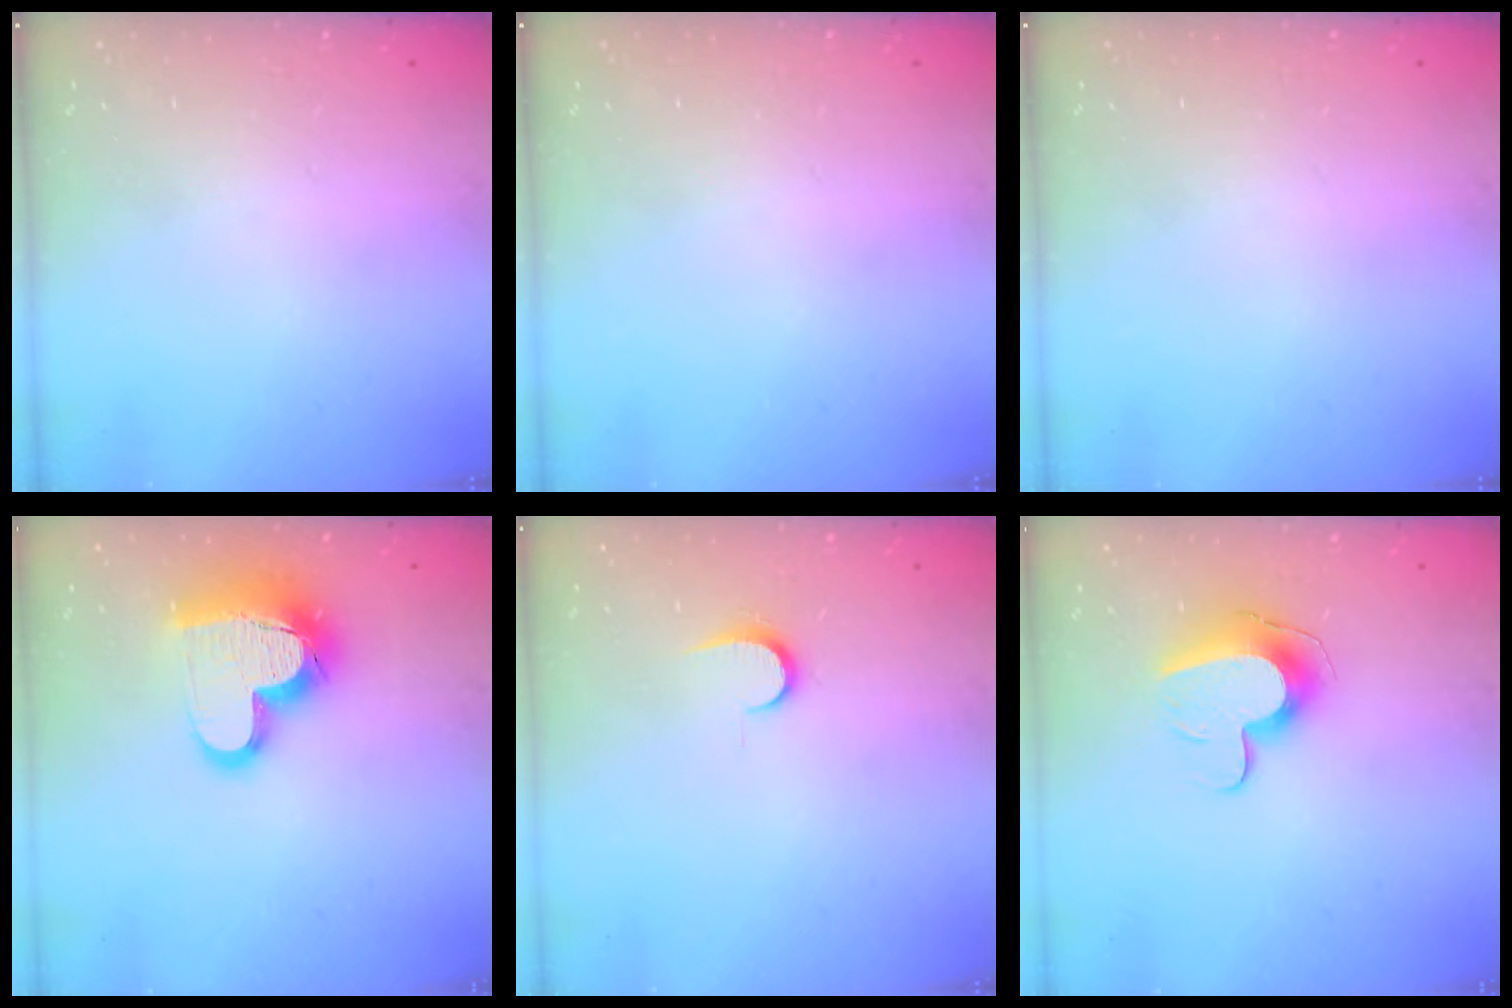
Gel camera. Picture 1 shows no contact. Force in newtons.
{"total": 0.0}
{"total": 0.0}
{"total": 17.2, "press": 17.2, "slide": 1.4}
{"total": 6.8, "press": 6.7, "slide": 0.6}
{"total": 11.7, "press": 11.7, "slide": 0.7}